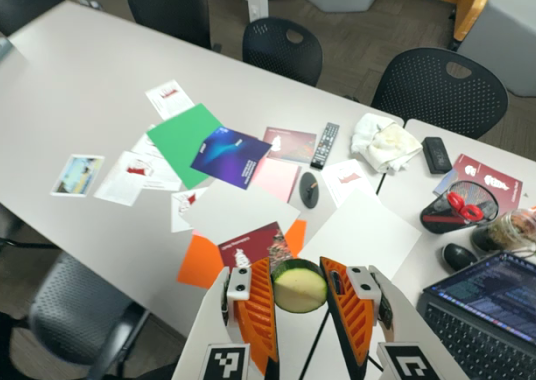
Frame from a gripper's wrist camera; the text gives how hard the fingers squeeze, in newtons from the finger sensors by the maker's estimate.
{"total": 8.8, "left": 8.7, "right": 8.8}